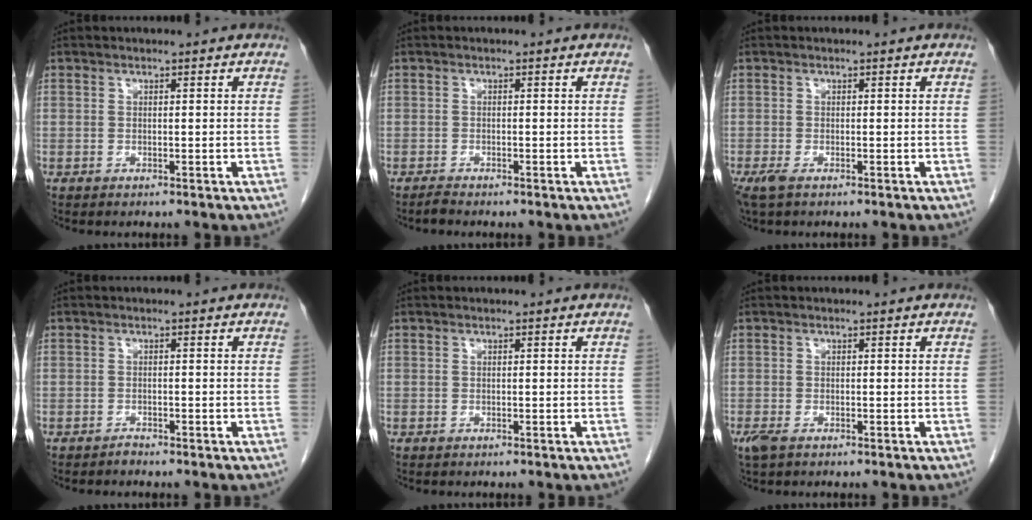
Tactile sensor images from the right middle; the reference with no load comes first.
{"total": 0.8, "force": [-0.7, -0.1, 0.2], "torque": [-0.012, -0.004, -0.017]}
{"total": 1.9, "force": [-1.1, 0.6, 1.4], "torque": [-0.036, -0.007, -0.020]}
{"total": 0.7, "force": [-0.6, 0.1, 0.1], "torque": [-0.003, -0.002, -0.014]}
{"total": 0.0}
{"total": 2.3, "force": [-1.4, 1.0, 1.5], "torque": [-0.040, -0.007, -0.021]}